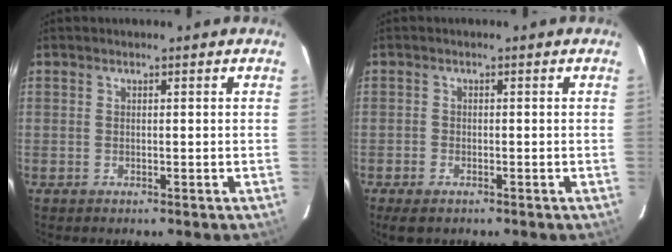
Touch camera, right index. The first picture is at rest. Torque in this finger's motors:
{"motor_torque": [0.24, -0.26, 0.02, 0.03]}